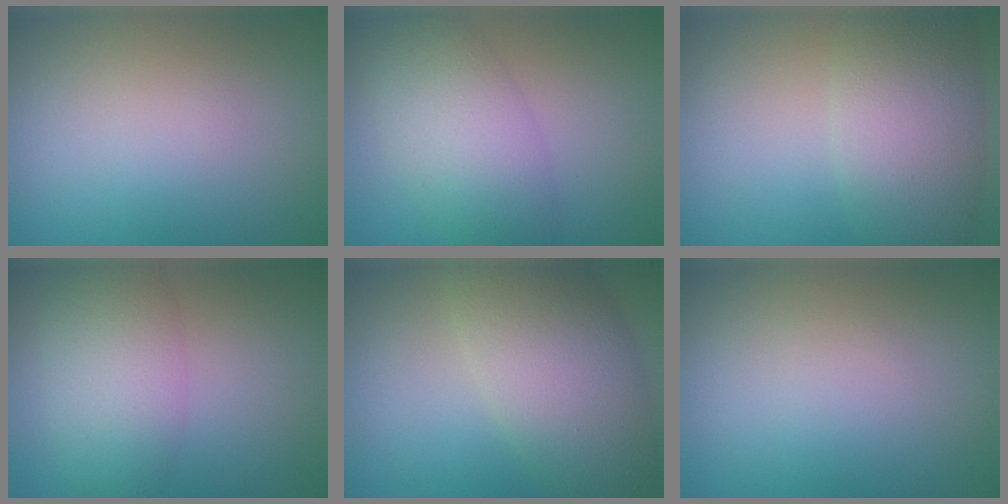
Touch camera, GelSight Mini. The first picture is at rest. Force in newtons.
{"total": 5.5, "press": 5.5, "slide": 0.1}
{"total": 6.3, "press": 6.3, "slide": 0.4}
{"total": 4.9, "press": 4.9, "slide": 0.1}
{"total": 7.3, "press": 7.3, "slide": 0.3}
{"total": 0.0}